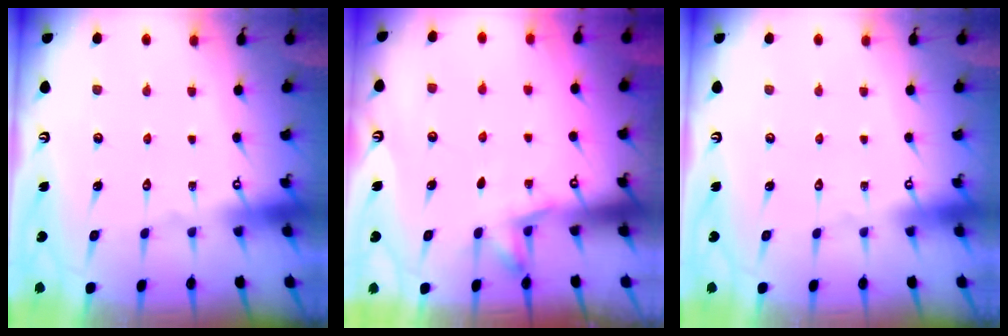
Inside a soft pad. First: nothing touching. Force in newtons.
{"total": 4.0, "press": 3.8, "slide": 1.3}
{"total": 0.0}